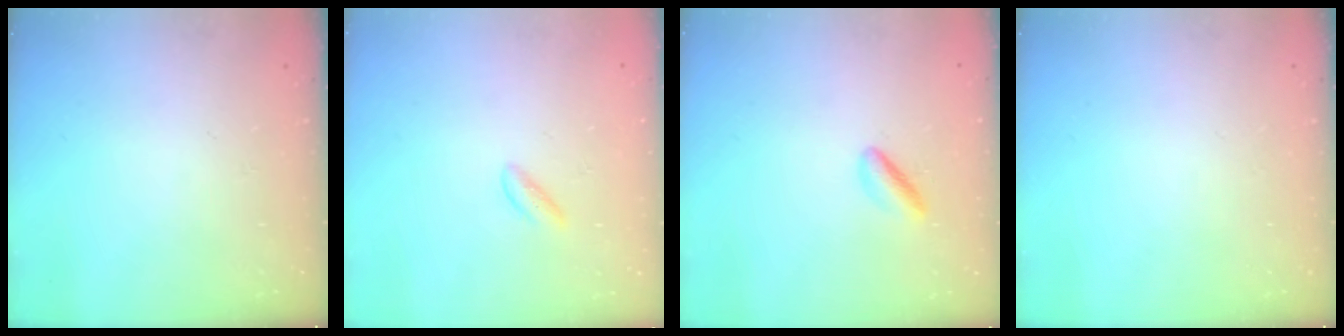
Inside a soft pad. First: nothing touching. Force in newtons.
{"total": 1.6, "press": 1.6, "slide": 0.4}
{"total": 3.0, "press": 3.0, "slide": 0.1}
{"total": 0.0}